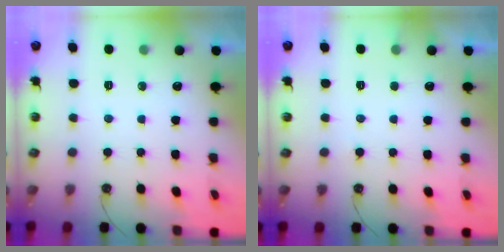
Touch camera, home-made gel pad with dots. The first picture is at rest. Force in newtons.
{"total": 4.8, "press": 4.8, "slide": 0.4}